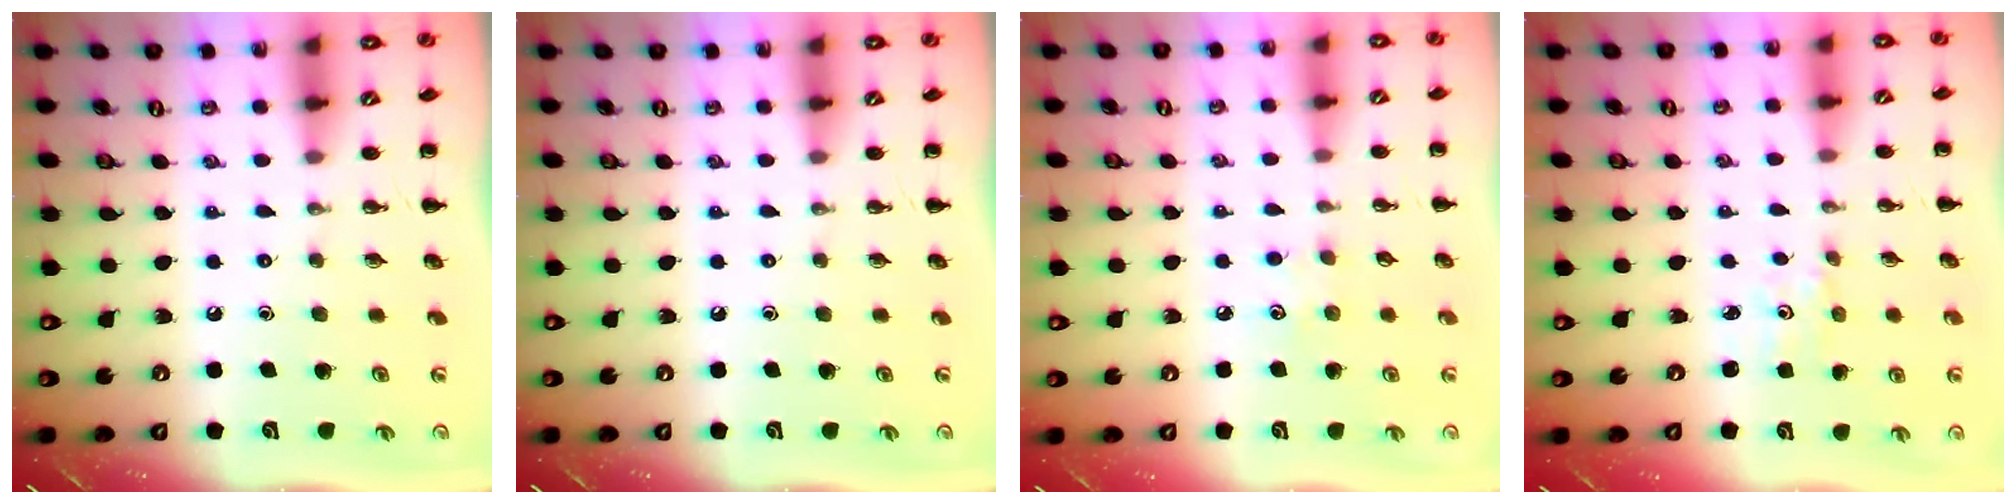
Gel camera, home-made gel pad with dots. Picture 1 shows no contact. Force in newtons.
{"total": 0.0}
{"total": 4.3, "press": 4.2, "slide": 1.0}
{"total": 0.9, "press": 0.9, "slide": 0.3}